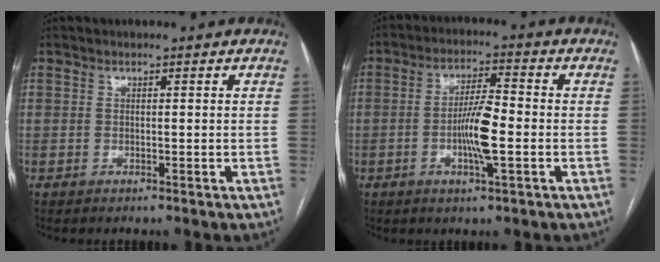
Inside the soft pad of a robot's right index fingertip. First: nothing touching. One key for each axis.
{"total": 7.4, "fx": -1.6, "fy": 1.0, "fz": 7.2, "tx": -0.134, "ty": 0.001, "tz": -0.031}